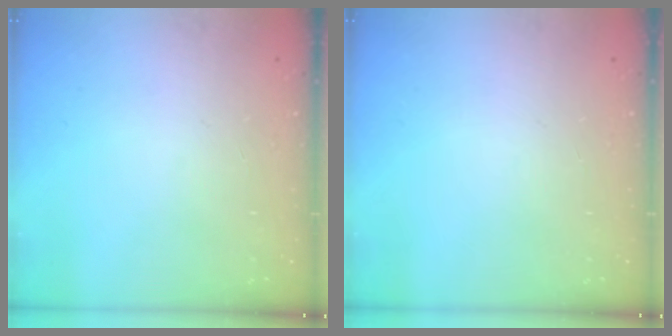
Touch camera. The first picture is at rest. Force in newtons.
{"total": 0.0}